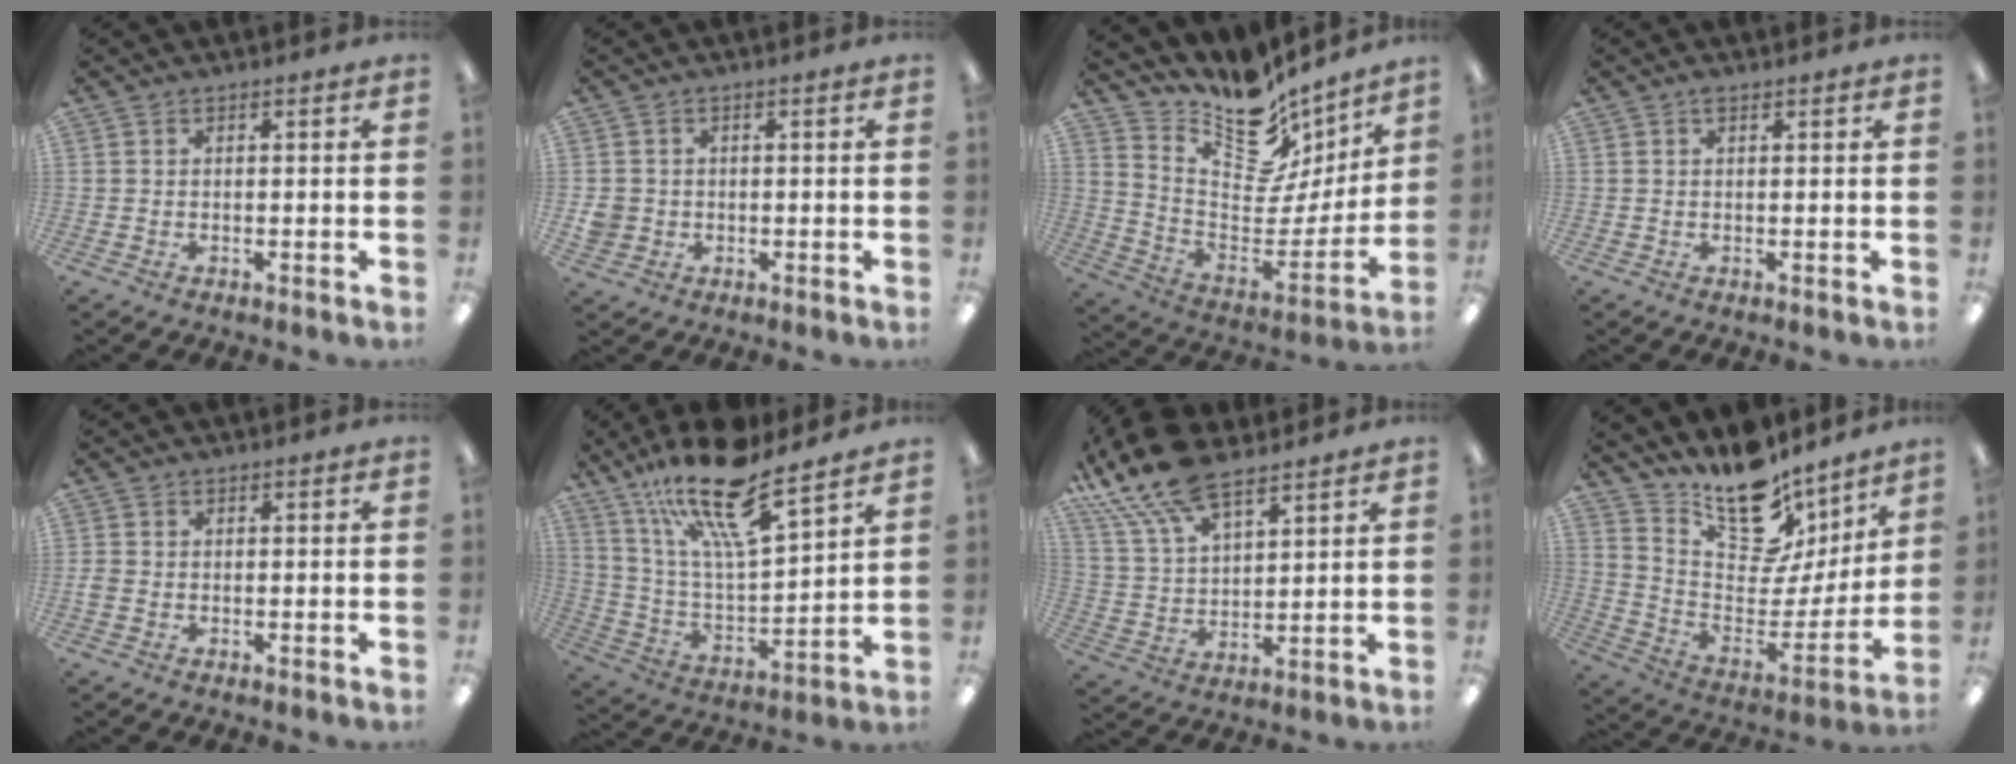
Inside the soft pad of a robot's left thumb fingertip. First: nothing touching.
{"total": 3.7, "force": [-0.1, 3.6, 0.7], "torque": [-0.009, 0.006, -0.002]}
{"total": 14.0, "force": [10.9, 7.0, 5.4], "torque": [-0.073, -0.118, 0.187]}
{"total": 1.1, "force": [0.8, 0.4, 0.6], "torque": [-0.006, -0.001, 0.011]}
{"total": 1.5, "force": [-0.5, 1.2, 0.7], "torque": [-0.011, 0.003, -0.008]}
{"total": 20.4, "force": [14.7, 5.6, 13.0], "torque": [-0.230, -0.092, 0.249]}
{"total": 18.6, "force": [12.9, 7.9, 10.9], "torque": [-0.240, -0.055, 0.232]}
{"total": 18.3, "force": [13.6, 9.2, 8.2], "torque": [-0.122, -0.119, 0.240]}